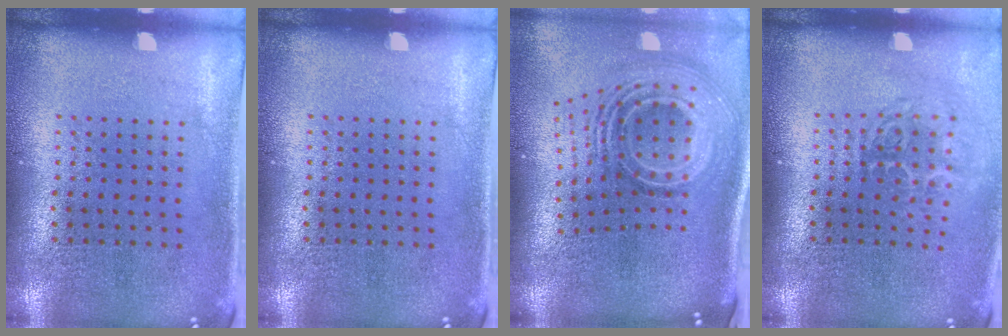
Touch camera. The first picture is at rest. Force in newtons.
{"total": 0.0}
{"total": 2.6, "press": 1.7, "slide": 2.0}
{"total": 1.8, "press": 1.2, "slide": 1.3}